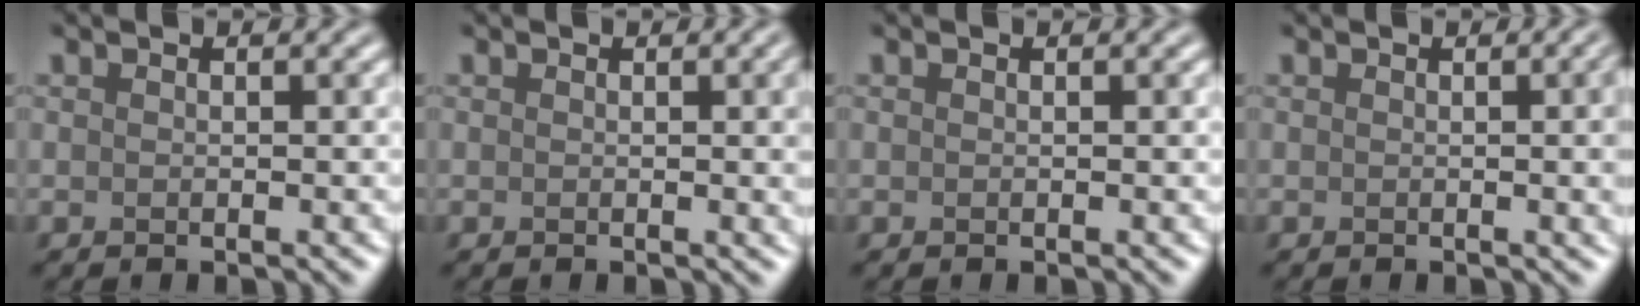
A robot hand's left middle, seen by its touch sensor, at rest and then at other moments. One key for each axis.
{"total": 3.0, "fx": 0.4, "fy": 1.0, "fz": 2.8, "tx": -0.021, "ty": 0.006, "tz": 0.002}
{"total": 0.0}
{"total": 4.9, "fx": 0.2, "fy": 1.9, "fz": 4.5, "tx": -0.027, "ty": 0.008, "tz": 0.003}